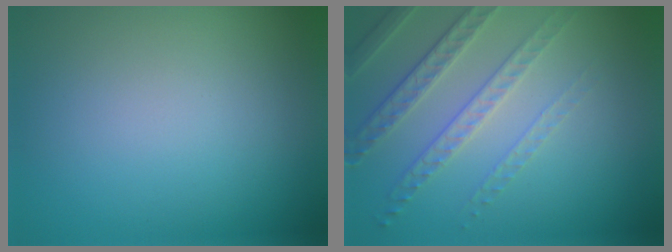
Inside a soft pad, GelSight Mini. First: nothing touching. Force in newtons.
{"total": 5.0, "press": 3.3, "slide": 3.7}